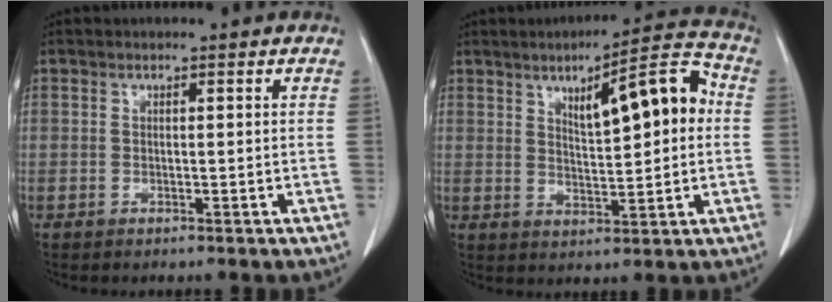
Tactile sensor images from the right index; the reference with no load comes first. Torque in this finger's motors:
{"motor_torque": [0.36, 0.16, 0.23, 0.04]}